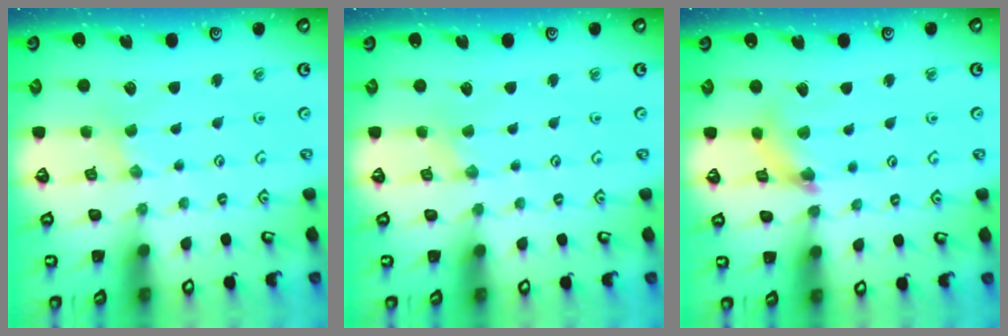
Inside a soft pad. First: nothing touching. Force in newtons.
{"total": 1.0, "press": 1.0, "slide": 0.2}
{"total": 6.2, "press": 6.2, "slide": 0.7}